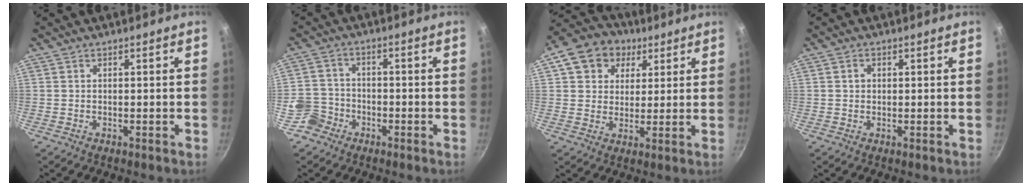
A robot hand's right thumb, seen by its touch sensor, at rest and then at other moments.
{"total": 5.3, "force": [-3.1, 4.2, 0.5], "torque": [0.016, 0.038, -0.064]}
{"total": 11.9, "force": [5.1, 9.4, 5.2], "torque": [-0.068, 0.005, 0.075]}
{"total": 1.5, "force": [0.2, 1.3, 0.8], "torque": [-0.007, 0.004, 0.002]}